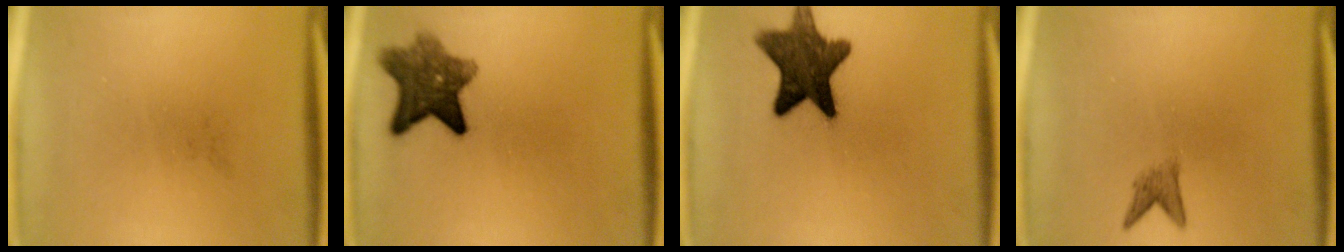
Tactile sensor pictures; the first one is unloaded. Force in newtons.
{"total": 8.3}
{"total": 12.3}
{"total": 1.8}